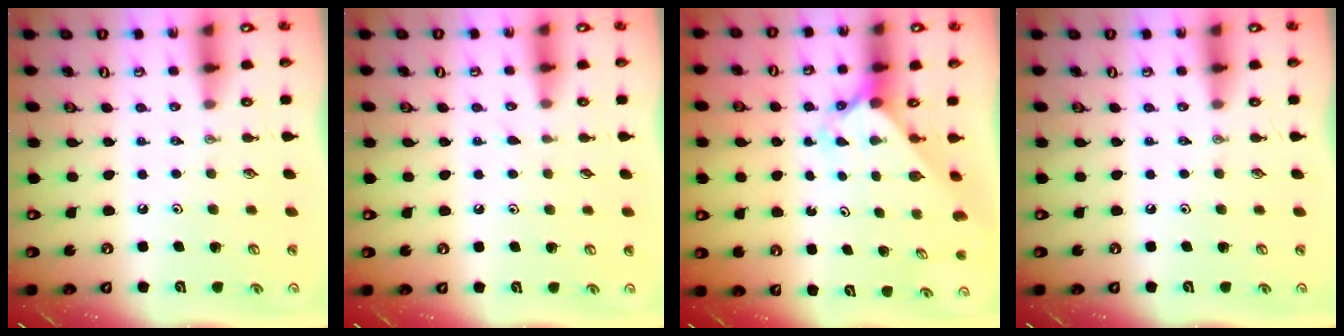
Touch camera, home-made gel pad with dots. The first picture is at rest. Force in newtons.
{"total": 4.9, "press": 4.9, "slide": 0.4}
{"total": 2.4, "press": 2.4, "slide": 0.2}
{"total": 0.0}